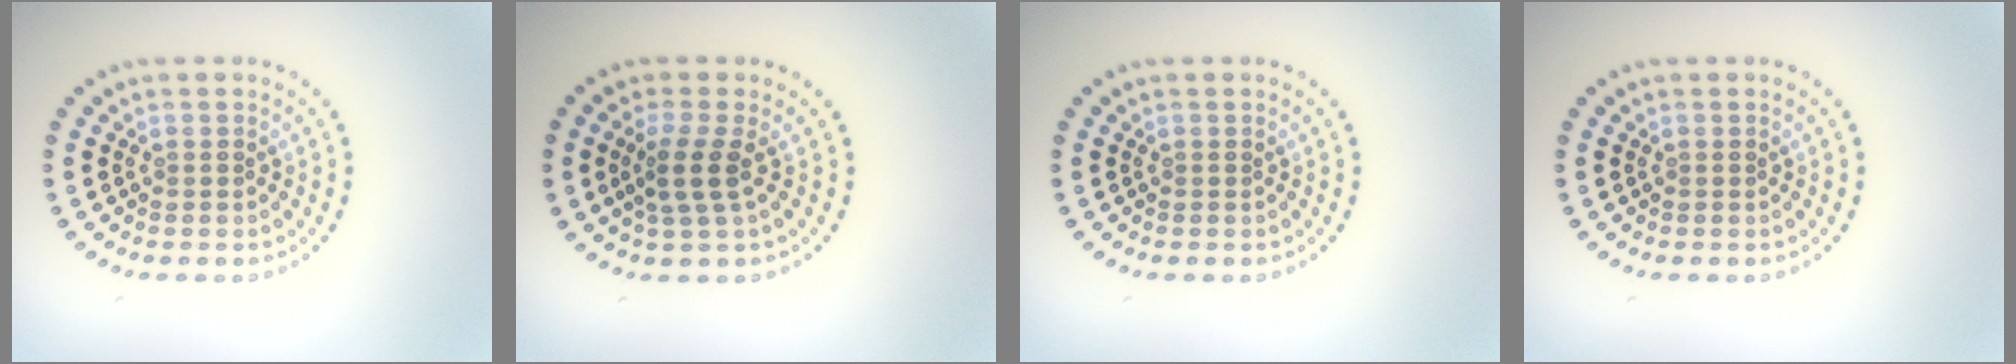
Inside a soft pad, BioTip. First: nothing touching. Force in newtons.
{"total": 2.5, "press": 1.9, "slide": 1.6}
{"total": 0.0}
{"total": 0.0}